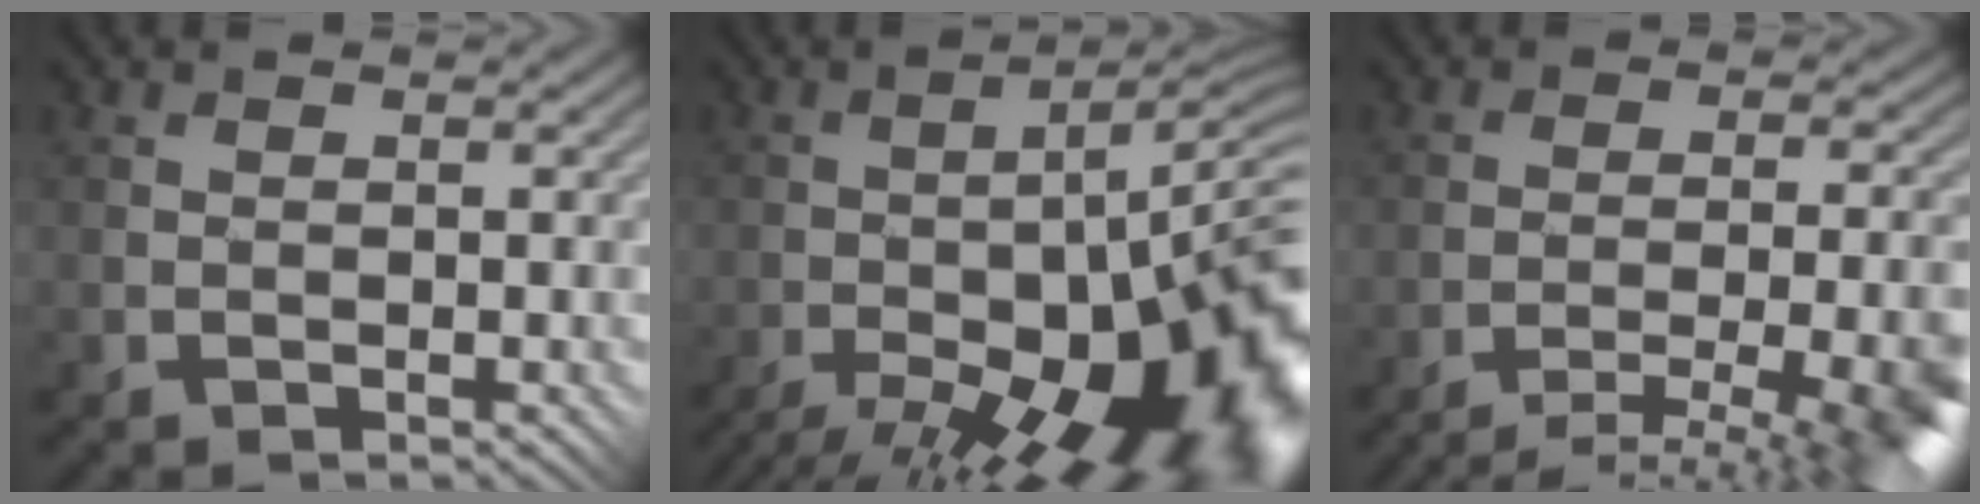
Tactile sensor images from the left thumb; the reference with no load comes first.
{"total": 20.1, "force": [-11.7, 5.9, 15.2], "torque": [-0.184, -0.023, -0.170]}
{"total": 10.7, "force": [-8.4, 0.9, 6.6], "torque": [-0.093, 0.008, -0.108]}